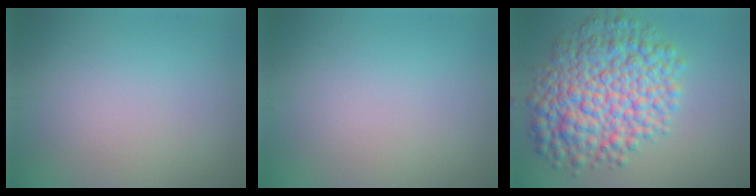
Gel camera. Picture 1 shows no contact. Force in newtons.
{"total": 0.0}
{"total": 9.8, "press": 9.8, "slide": 0.1}